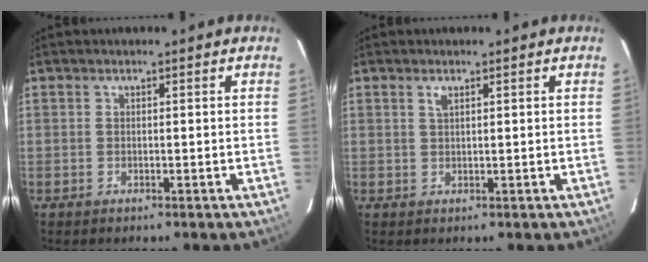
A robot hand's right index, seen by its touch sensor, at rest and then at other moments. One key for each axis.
{"total": 1.2, "fx": 0.7, "fy": 0.4, "fz": 0.9, "tx": -0.018, "ty": 0.002, "tz": 0.013}